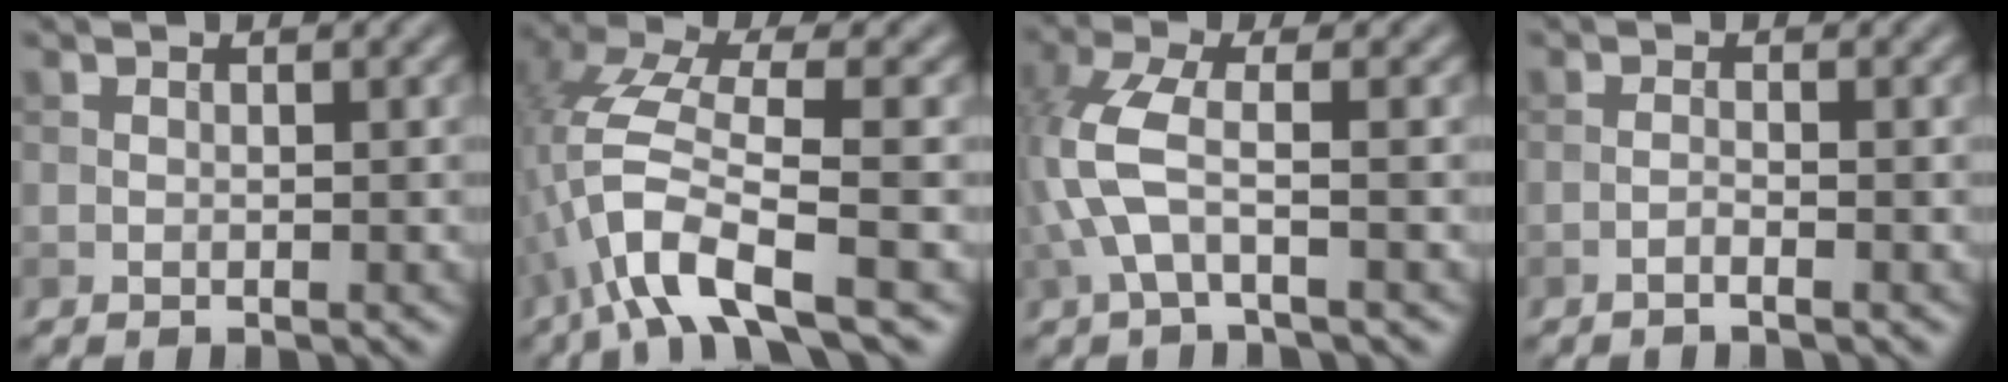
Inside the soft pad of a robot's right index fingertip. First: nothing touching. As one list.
[{"total": 7.9, "force": [-3.3, 2.1, 6.9], "torque": [-0.150, 0.011, -0.073]}, {"total": 4.3, "force": [-1.1, 1.4, 4.0], "torque": [-0.105, 0.010, -0.030]}, {"total": 1.0, "force": [-0.7, 0.1, 0.7], "torque": [-0.013, 0.002, -0.017]}]